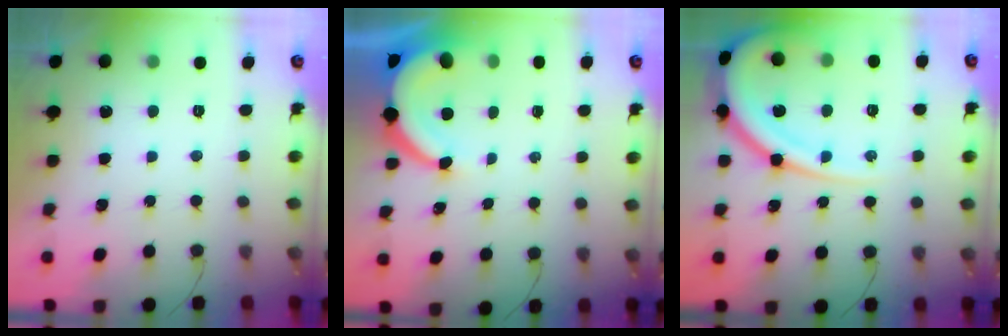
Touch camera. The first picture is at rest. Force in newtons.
{"total": 6.9, "press": 6.9, "slide": 0.8}
{"total": 16.1, "press": 16.0, "slide": 1.8}